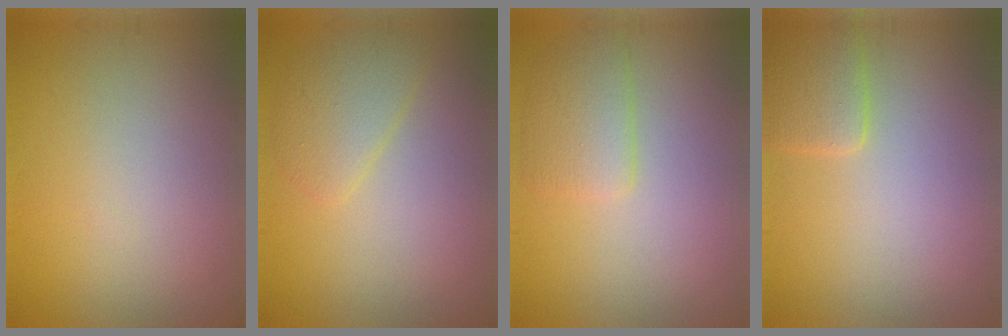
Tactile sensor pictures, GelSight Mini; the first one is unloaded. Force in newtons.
{"total": 2.5, "press": 2.5, "slide": 0.3}
{"total": 2.6, "press": 2.6, "slide": 0.1}
{"total": 2.6, "press": 2.6, "slide": 0.1}